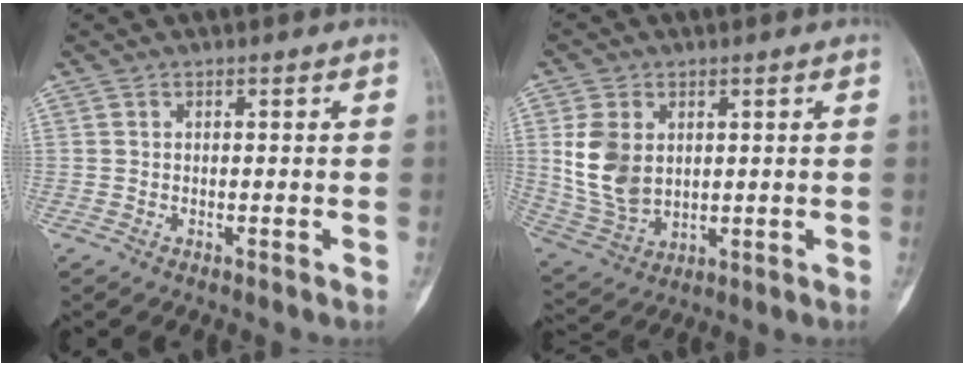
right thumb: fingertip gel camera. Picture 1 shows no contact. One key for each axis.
{"total": 10.7, "fx": 2.0, "fy": 7.5, "fz": 7.3, "tx": -0.134, "ty": -0.010, "tz": 0.057}